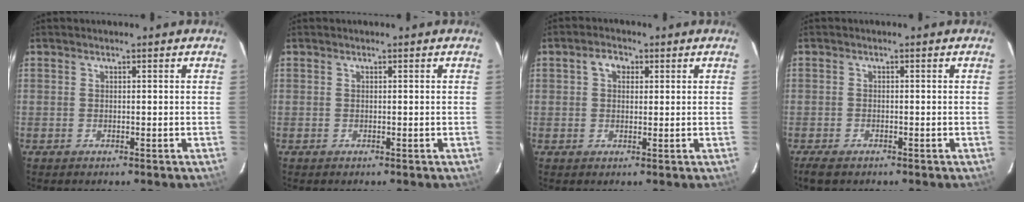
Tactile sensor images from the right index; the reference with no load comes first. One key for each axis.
{"total": 0.0}
{"total": 3.1, "fx": 1.0, "fy": 2.4, "fz": 1.6, "tx": -0.025, "ty": 0.013, "tz": 0.017}
{"total": 3.0, "fx": -2.3, "fy": 1.2, "fz": 1.5, "tx": -0.040, "ty": -0.009, "tz": -0.043}